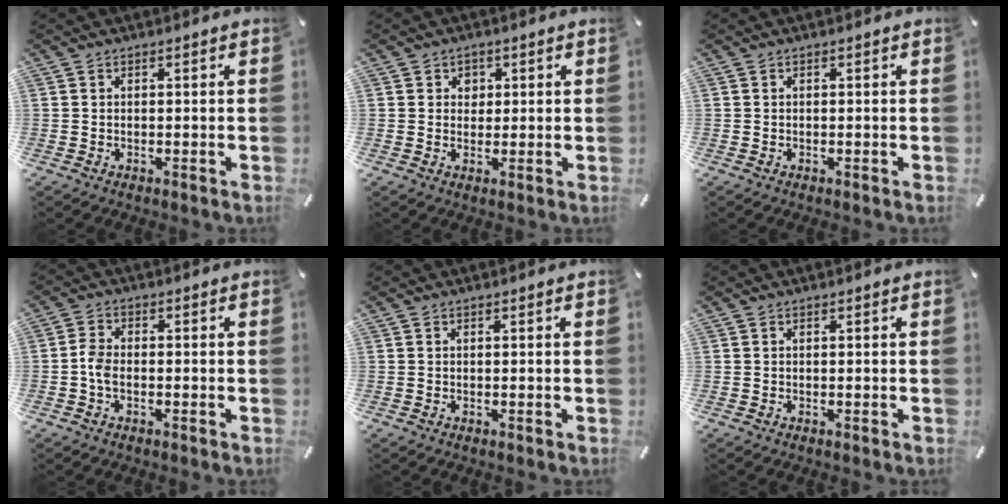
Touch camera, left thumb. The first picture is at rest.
{"total": 2.7, "force": [0.6, 2.6, 0.5], "torque": [0.008, -0.003, 0.003]}
{"total": 0.0}
{"total": 3.4, "force": [-1.0, 1.8, 2.7], "torque": [-0.053, 0.005, -0.018]}
{"total": 0.0}
{"total": 0.0}